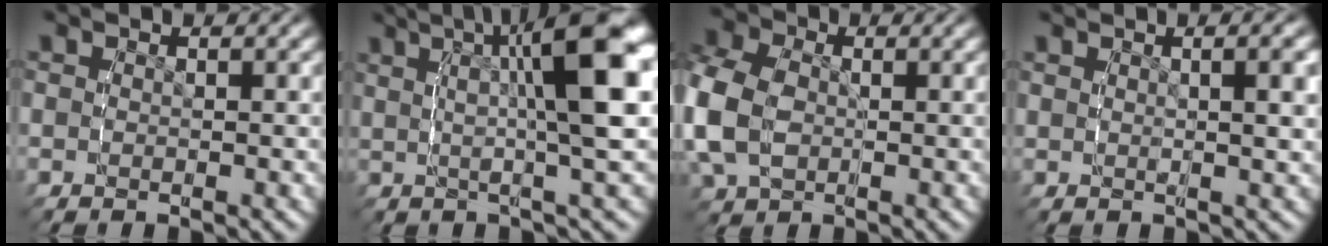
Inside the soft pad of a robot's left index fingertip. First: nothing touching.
{"total": 11.9, "force": [4.1, 3.8, 10.6], "torque": [-0.127, 0.034, 0.053]}
{"total": 5.8, "force": [-0.1, 4.7, 3.4], "torque": [-0.106, -0.019, 0.010]}
{"total": 2.6, "force": [1.4, 0.1, 2.2], "torque": [-0.023, 0.002, 0.028]}